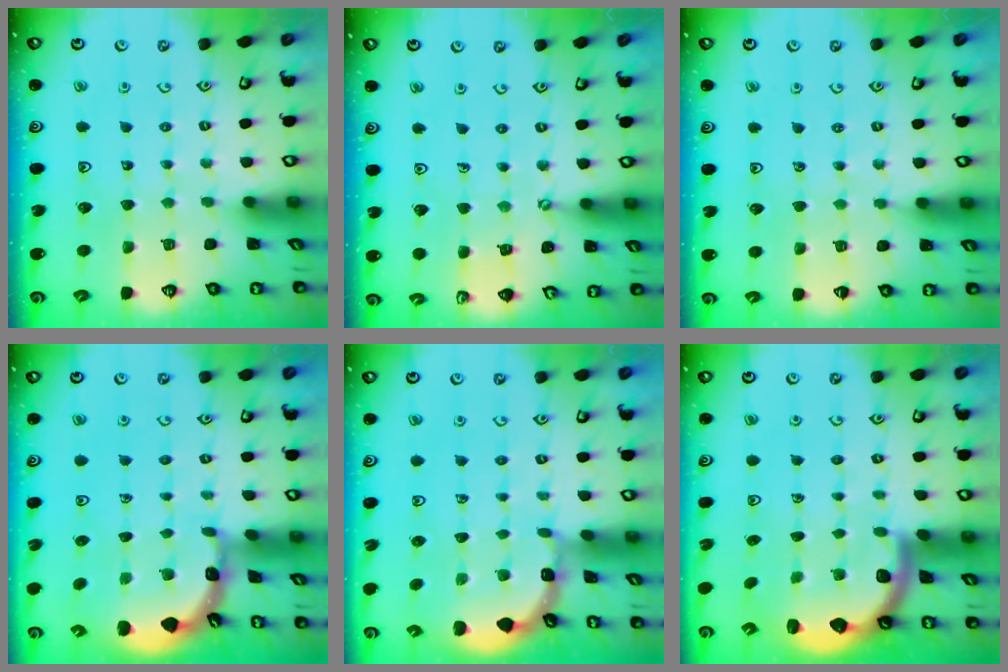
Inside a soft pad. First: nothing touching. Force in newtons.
{"total": 2.3, "press": 2.2, "slide": 0.3}
{"total": 2.5, "press": 2.5, "slide": 0.5}
{"total": 1.6, "press": 1.6, "slide": 0.1}
{"total": 1.0, "press": 0.9, "slide": 0.2}
{"total": 2.4, "press": 2.4, "slide": 0.3}